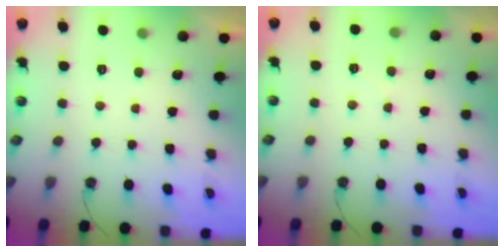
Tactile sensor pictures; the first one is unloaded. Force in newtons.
{"total": 3.7, "press": 3.7, "slide": 0.6}